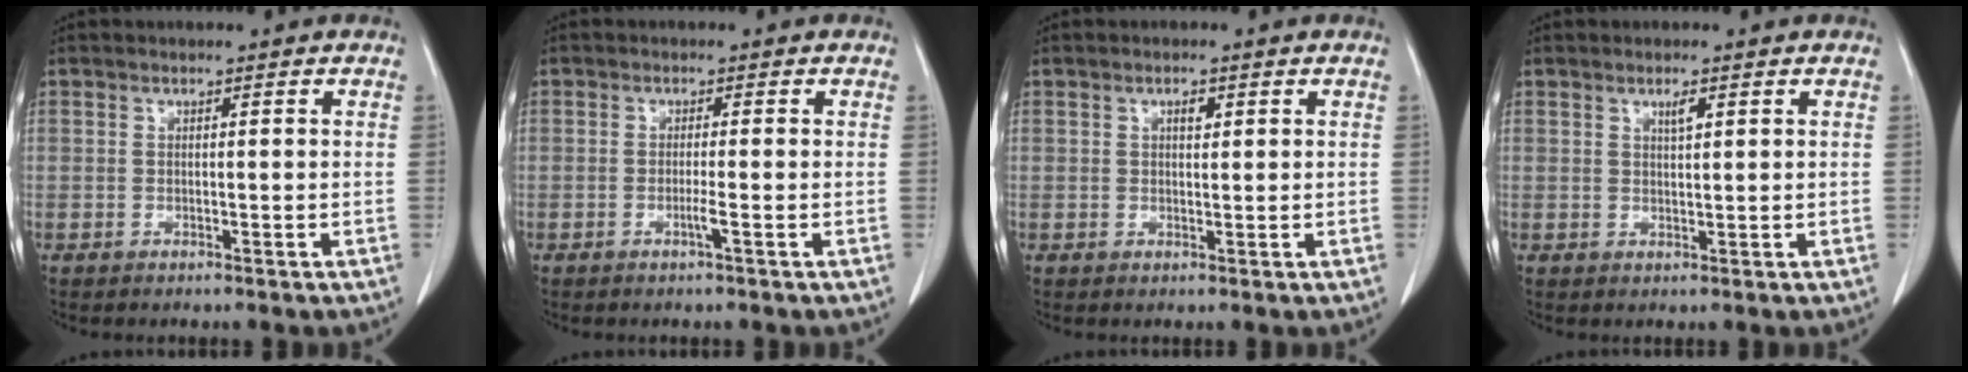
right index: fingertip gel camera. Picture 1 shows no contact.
{"total": 1.4, "force": [-0.6, -0.4, 1.2], "torque": [-0.023, -0.001, -0.013]}
{"total": 1.4, "force": [0.6, 0.5, 1.1], "torque": [-0.019, 0.000, 0.009]}
{"total": 1.5, "force": [0.9, 0.2, 1.3], "torque": [-0.024, -0.003, 0.016]}